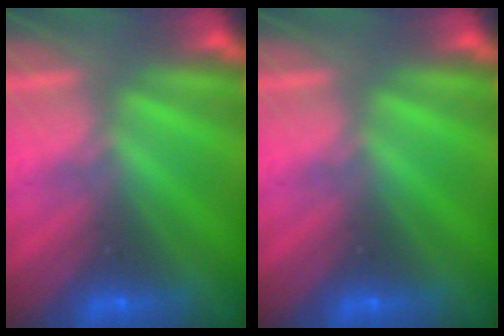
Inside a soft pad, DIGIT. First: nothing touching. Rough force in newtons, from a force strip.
{"total": 0.0}